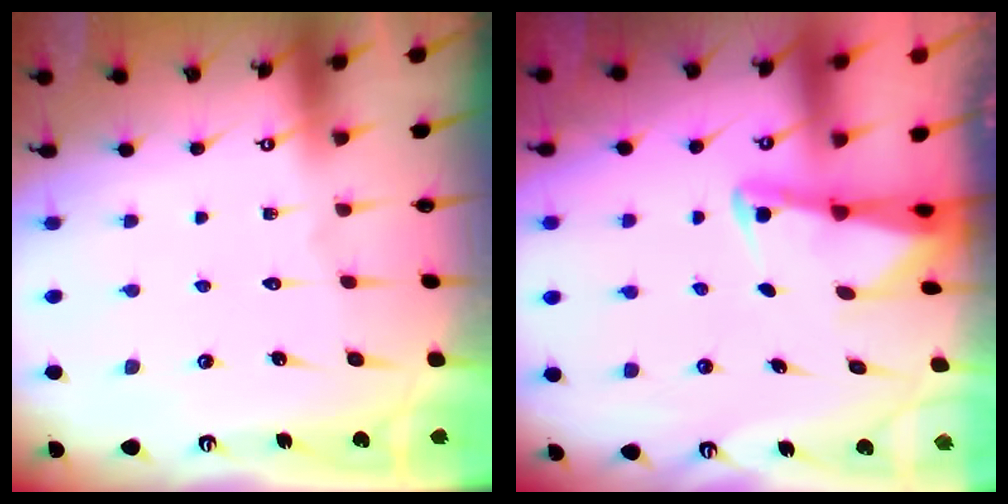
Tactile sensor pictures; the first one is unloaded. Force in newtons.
{"total": 2.2, "press": 2.2, "slide": 0.3}